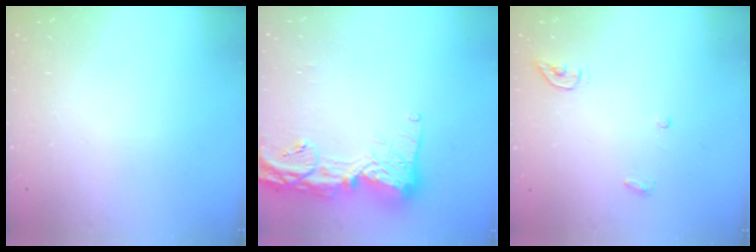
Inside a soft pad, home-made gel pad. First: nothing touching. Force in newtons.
{"total": 16.7, "press": 16.6, "slide": 1.5}
{"total": 3.9, "press": 3.8, "slide": 0.3}